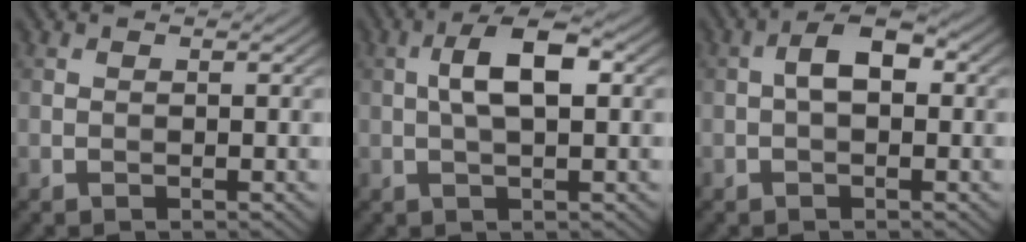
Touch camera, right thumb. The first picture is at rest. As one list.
[{"total": 5.9, "force": [0.8, 2.1, 5.4], "torque": [-0.104, 0.013, 0.012]}, {"total": 3.9, "force": [0.1, 2.1, 3.3], "torque": [-0.058, 0.009, -0.005]}]